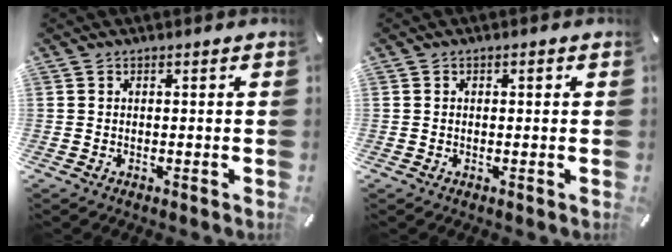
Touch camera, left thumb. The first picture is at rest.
{"total": 0.9, "force": [0.1, 0.5, 0.7], "torque": [-0.015, 0.003, 0.001]}